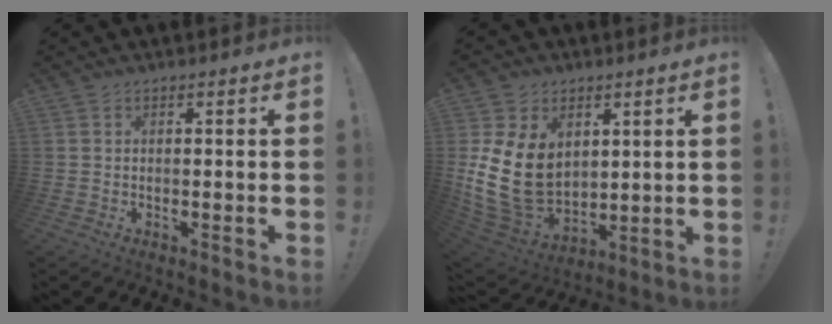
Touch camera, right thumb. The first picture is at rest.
{"total": 18.8, "force": [2.4, 13.8, 12.6], "torque": [-0.254, -0.025, 0.054]}